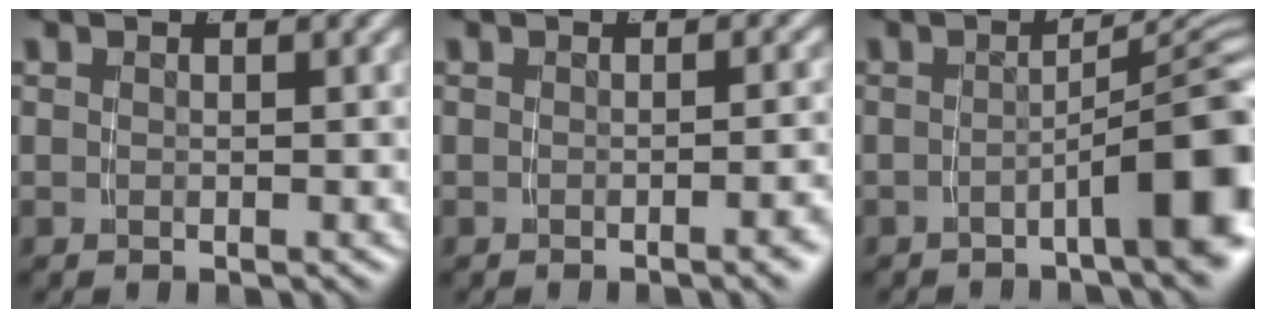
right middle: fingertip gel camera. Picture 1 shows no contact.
{"total": 1.4, "force": [-0.9, -0.4, 1.0], "torque": [-0.012, 0.010, -0.017]}
{"total": 7.9, "force": [-3.4, 1.4, 7.0], "torque": [-0.065, 0.019, -0.059]}